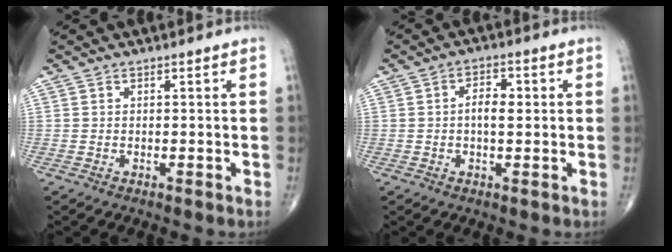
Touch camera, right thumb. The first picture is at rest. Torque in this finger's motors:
{"motor_torque": [-0.13, 0.25, 0.36, 0.02, 0.09]}